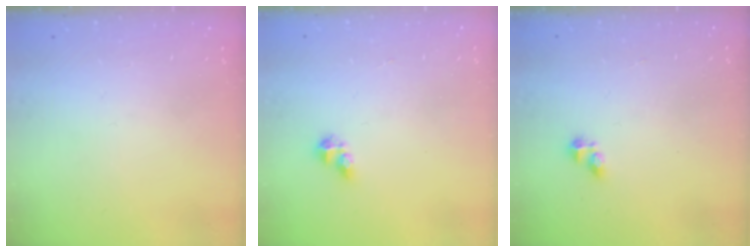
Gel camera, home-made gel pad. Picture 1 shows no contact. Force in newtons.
{"total": 2.9, "press": 2.9, "slide": 0.3}
{"total": 2.7, "press": 2.7, "slide": 0.4}